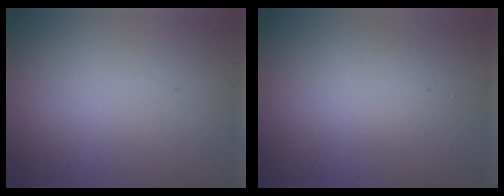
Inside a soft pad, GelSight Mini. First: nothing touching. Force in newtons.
{"total": 2.0, "press": 2.0, "slide": 0.0}